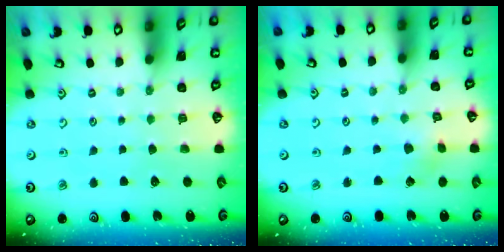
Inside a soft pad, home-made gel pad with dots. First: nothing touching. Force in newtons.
{"total": 2.0, "press": 2.0, "slide": 0.1}